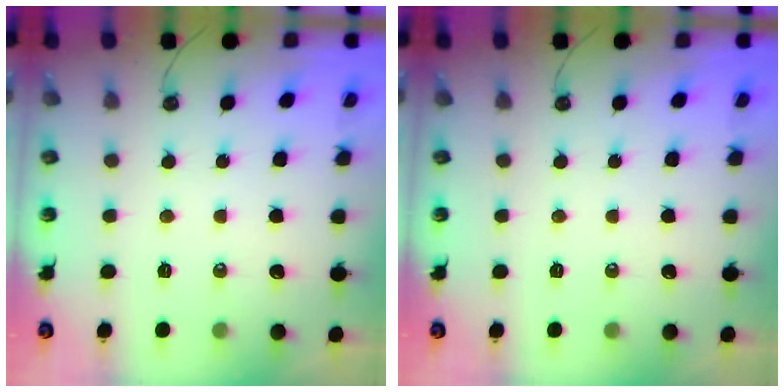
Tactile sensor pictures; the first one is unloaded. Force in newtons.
{"total": 0.0}